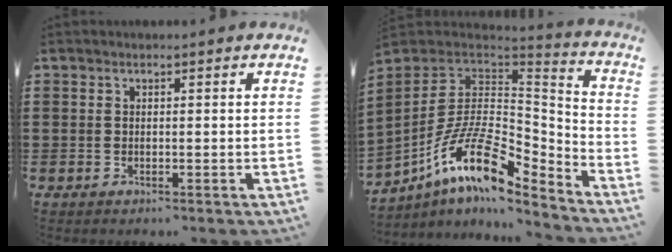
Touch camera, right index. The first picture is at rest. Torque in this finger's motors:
{"motor_torque": [-0.81, 0.62, -0.91, -0.21]}